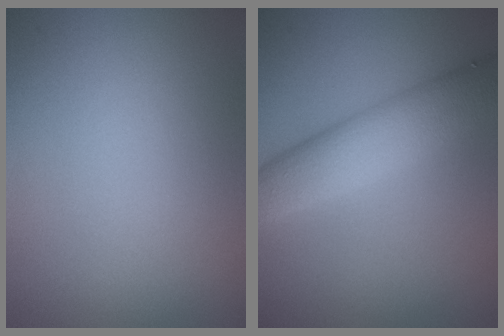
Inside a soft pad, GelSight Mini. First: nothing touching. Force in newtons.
{"total": 5.8, "press": 5.7, "slide": 0.3}